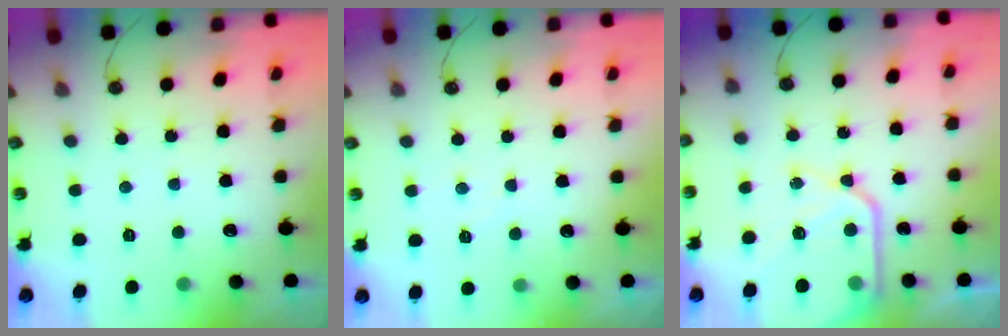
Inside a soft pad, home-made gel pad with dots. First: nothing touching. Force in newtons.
{"total": 3.1, "press": 3.1, "slide": 0.5}
{"total": 14.6, "press": 14.6, "slide": 1.4}